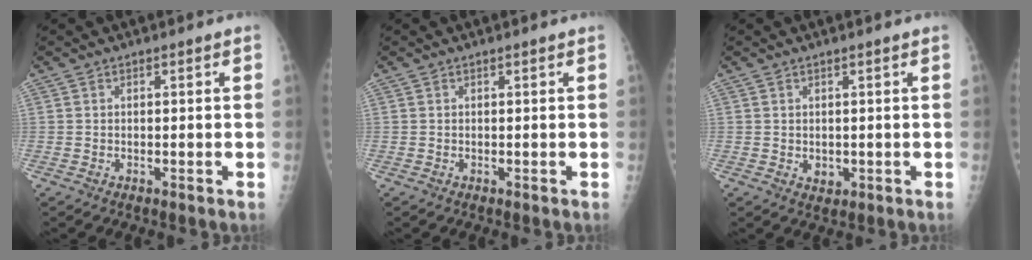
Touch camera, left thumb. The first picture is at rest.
{"total": 0.0}
{"total": 1.8, "force": [0.3, 1.2, 1.3], "torque": [-0.015, -0.005, 0.010]}